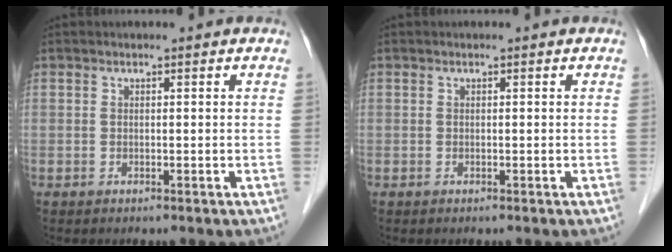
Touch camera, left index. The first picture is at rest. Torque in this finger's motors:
{"motor_torque": [0.00, 0.00, 0.00, 0.00]}